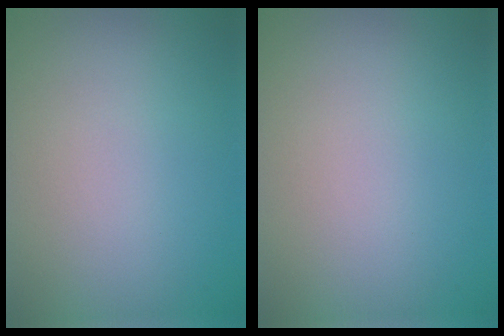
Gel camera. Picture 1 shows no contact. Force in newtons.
{"total": 0.0}